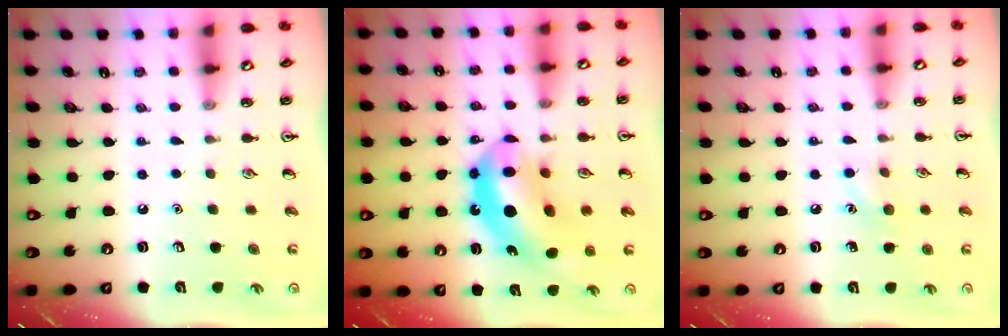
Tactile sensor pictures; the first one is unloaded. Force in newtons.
{"total": 14.0, "press": 13.3, "slide": 4.5}
{"total": 5.9, "press": 5.7, "slide": 1.7}